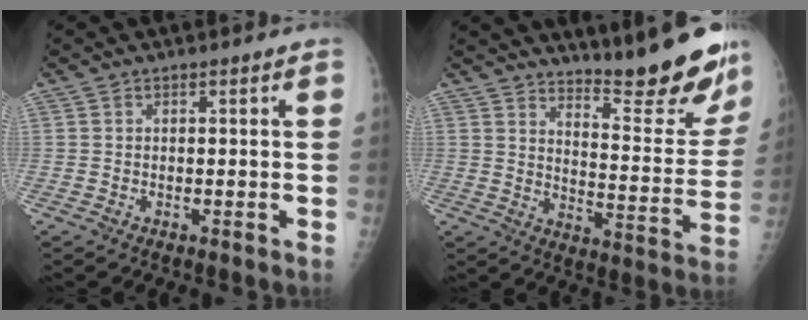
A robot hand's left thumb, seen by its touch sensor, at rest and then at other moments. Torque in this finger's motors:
{"motor_torque": [0.36, 0.27, -0.05, -0.41, 0.08]}